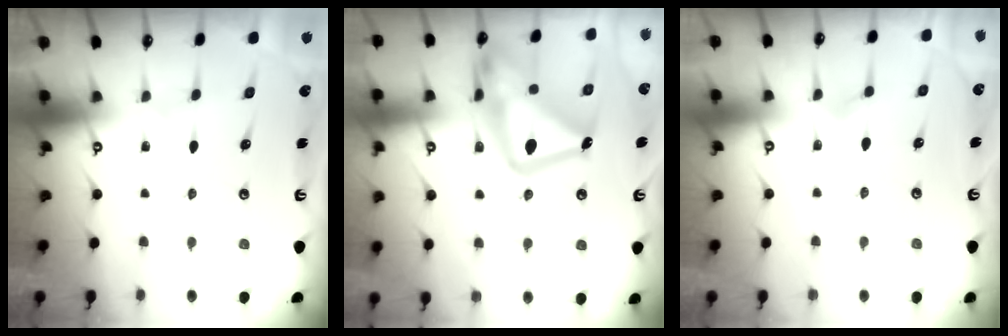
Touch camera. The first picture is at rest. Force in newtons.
{"total": 21.8, "press": 21.7, "slide": 2.2}
{"total": 6.4, "press": 6.4, "slide": 0.5}